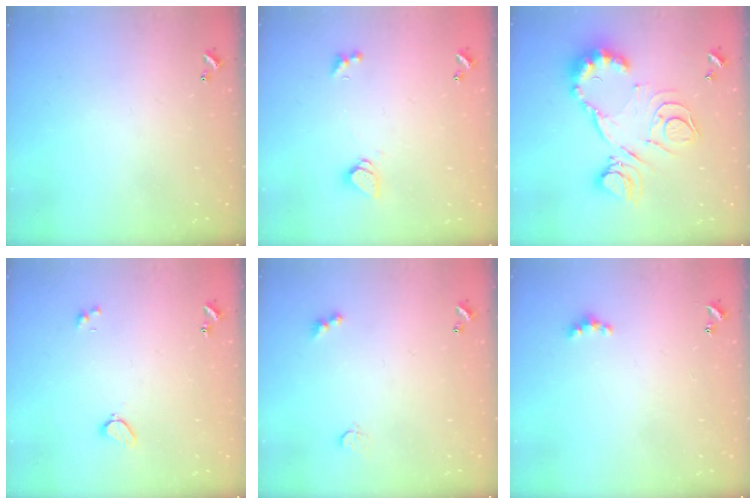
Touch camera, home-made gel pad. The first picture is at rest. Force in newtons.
{"total": 1.2, "press": 1.1, "slide": 0.5}
{"total": 21.4, "press": 21.4, "slide": 1.9}
{"total": 1.9, "press": 1.9, "slide": 0.6}
{"total": 2.9, "press": 2.8, "slide": 0.7}
{"total": 4.1, "press": 4.1, "slide": 0.4}